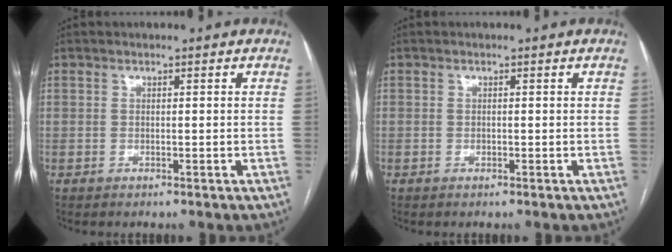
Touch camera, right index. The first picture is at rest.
{"total": 0.0}